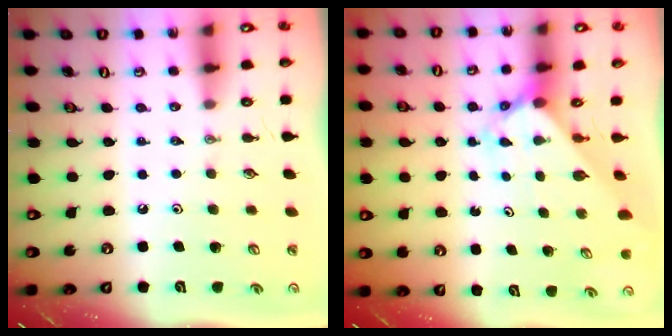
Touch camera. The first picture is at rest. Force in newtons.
{"total": 2.4, "press": 2.4, "slide": 0.2}